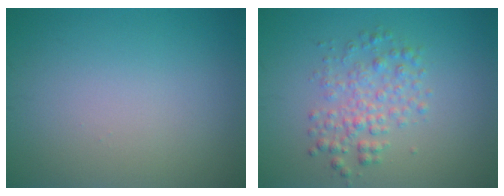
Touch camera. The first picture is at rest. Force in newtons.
{"total": 3.1, "press": 3.1, "slide": 0.0}